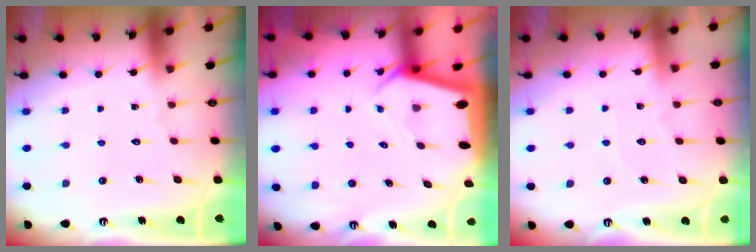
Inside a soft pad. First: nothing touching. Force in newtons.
{"total": 3.1, "press": 3.1, "slide": 0.3}
{"total": 3.3, "press": 3.3, "slide": 0.3}